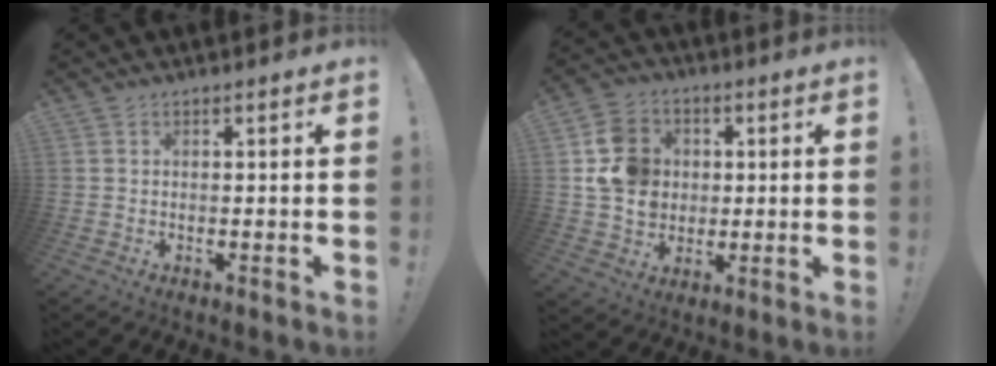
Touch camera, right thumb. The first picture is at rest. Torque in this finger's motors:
{"motor_torque": [1.62, 1.86, 0.80, 0.07, 0.05]}